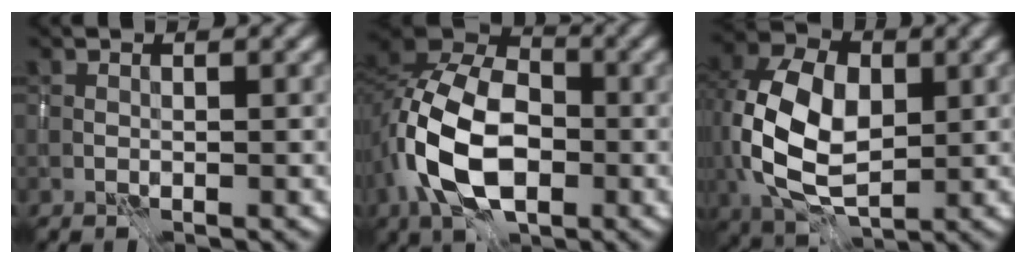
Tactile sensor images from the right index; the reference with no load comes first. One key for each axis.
{"total": 11.2, "fx": -3.4, "fy": 7.2, "fz": 7.9, "tx": -0.156, "ty": -0.002, "tz": -0.077}
{"total": 10.3, "fx": 0.5, "fy": 6.9, "fz": 7.7, "tx": -0.167, "ty": 0.003, "tz": 0.007}